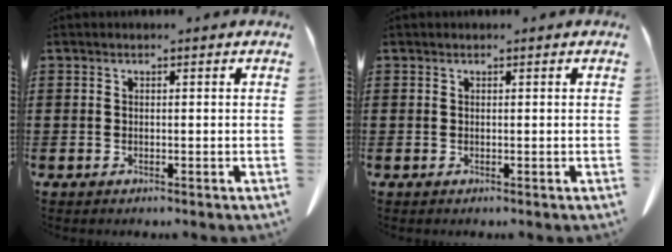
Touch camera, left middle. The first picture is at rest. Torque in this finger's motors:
{"motor_torque": [-0.09, 0.34, -0.03, 0.01]}